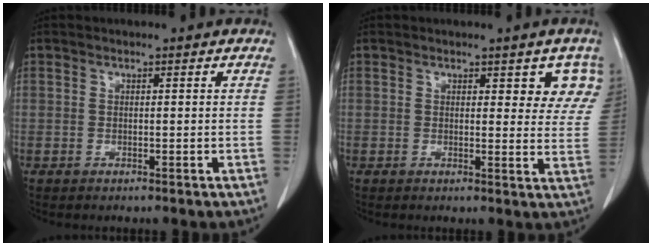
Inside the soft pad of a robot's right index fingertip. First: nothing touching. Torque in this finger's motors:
{"motor_torque": [0.15, 0.10, 0.03, 0.02]}